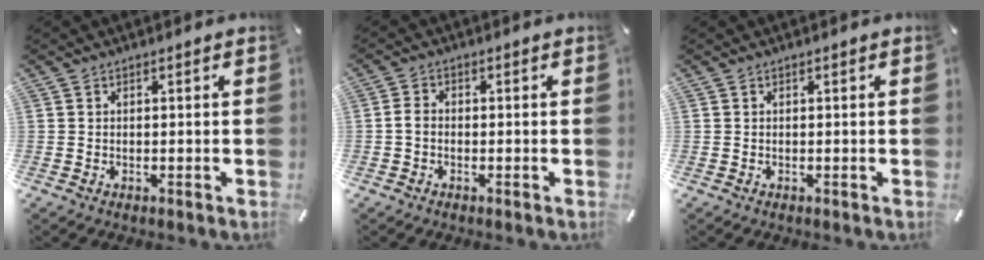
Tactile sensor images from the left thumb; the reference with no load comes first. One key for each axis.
{"total": 2.0, "fx": -0.7, "fy": 1.4, "fz": 1.3, "tx": -0.023, "ty": 0.006, "tz": -0.013}
{"total": 0.0}